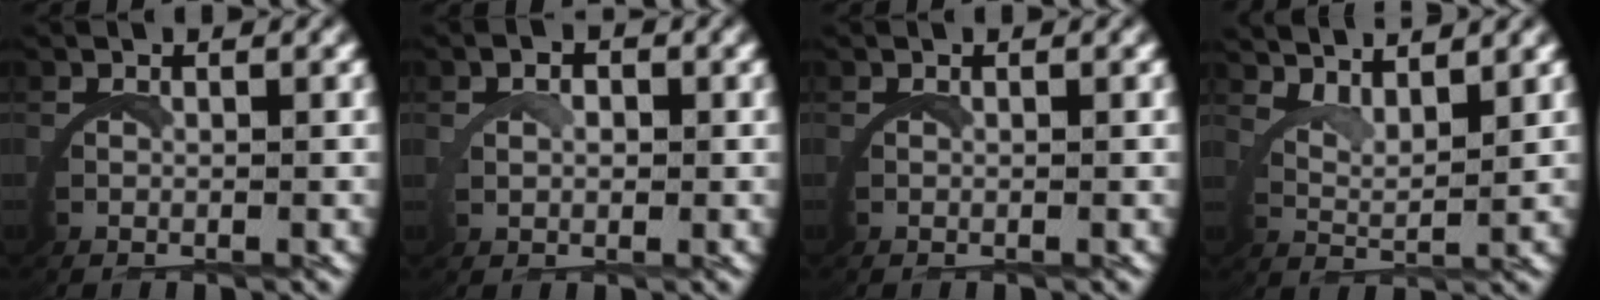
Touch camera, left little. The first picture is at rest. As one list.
[{"total": 1.4, "force": [0.8, 0.5, 0.9], "torque": [-0.023, -0.004, 0.016]}, {"total": 0.0}, {"total": 4.9, "force": [4.3, 1.0, 2.1], "torque": [-0.052, -0.002, 0.068]}]